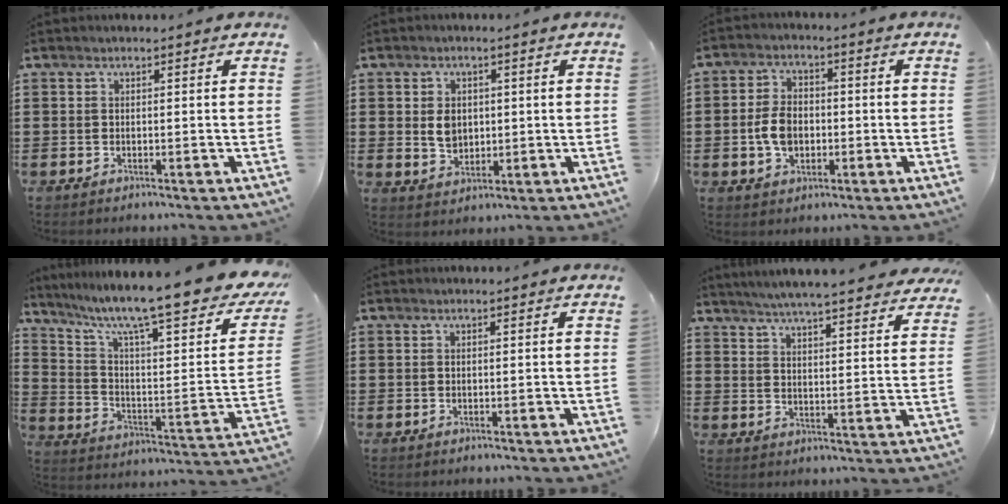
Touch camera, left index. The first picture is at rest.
{"total": 3.7, "force": [0.4, 2.9, 2.2], "torque": [-0.045, 0.007, 0.004]}
{"total": 5.6, "force": [-1.0, 3.8, 4.0], "torque": [-0.097, 0.004, -0.024]}
{"total": 12.8, "force": [10.0, 1.4, 7.8], "torque": [-0.155, -0.079, 0.159]}
{"total": 0.0}
{"total": 5.0, "force": [4.9, -0.4, 1.3], "torque": [-0.046, -0.030, 0.083]}